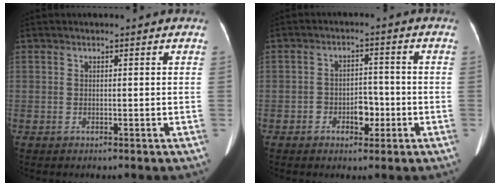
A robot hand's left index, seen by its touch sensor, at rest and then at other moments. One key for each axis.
{"total": 4.0, "fx": -1.8, "fy": 2.5, "fz": 2.7, "tx": -0.040, "ty": 0.007, "tz": -0.028}